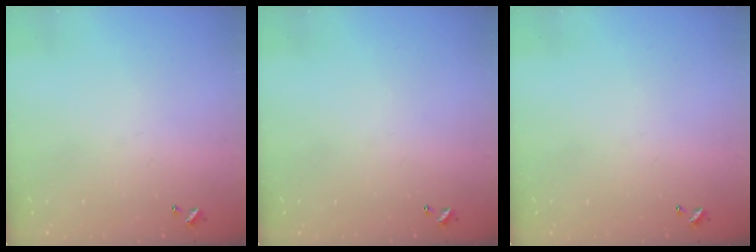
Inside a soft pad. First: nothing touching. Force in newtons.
{"total": 0.0}
{"total": 0.0}